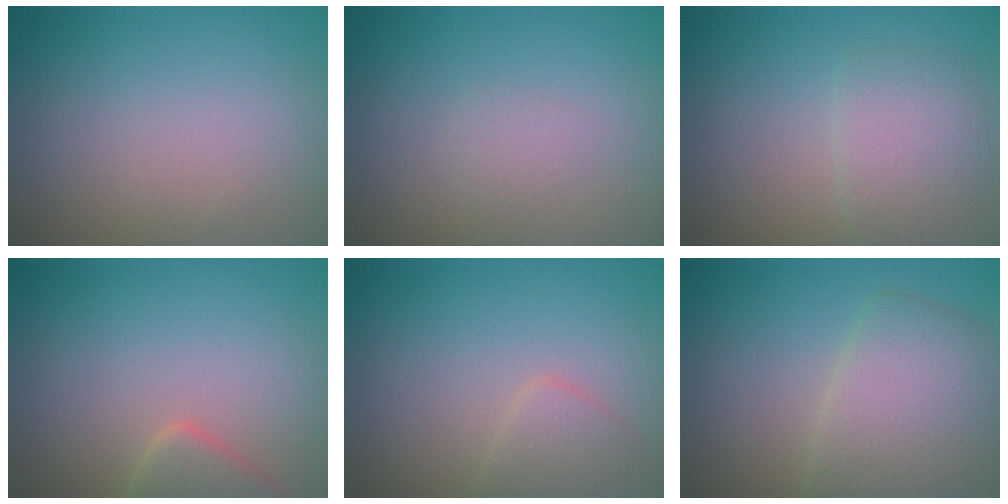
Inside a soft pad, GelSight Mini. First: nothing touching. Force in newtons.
{"total": 0.8, "press": 0.8, "slide": 0.1}
{"total": 2.9, "press": 2.9, "slide": 0.1}
{"total": 2.8, "press": 2.8, "slide": 0.2}
{"total": 1.9, "press": 1.9, "slide": 0.0}
{"total": 5.0, "press": 5.0, "slide": 0.3}